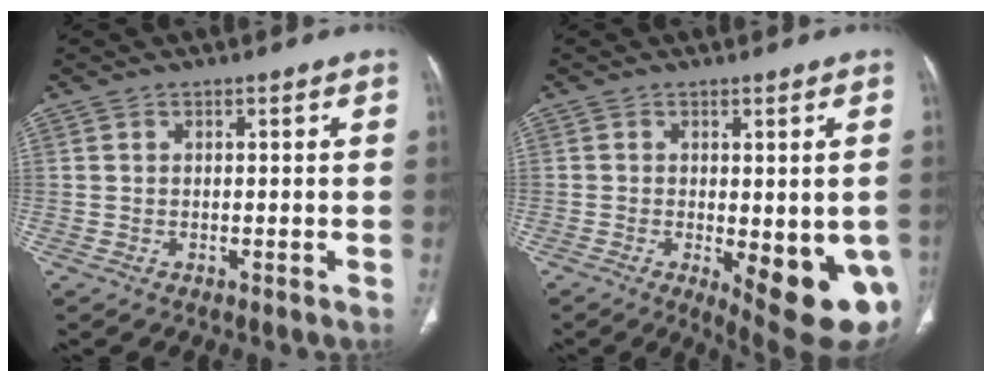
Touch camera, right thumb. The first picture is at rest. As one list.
[{"total": 14.1, "force": [-4.2, 5.1, 12.4], "torque": [-0.125, -0.016, -0.039]}]